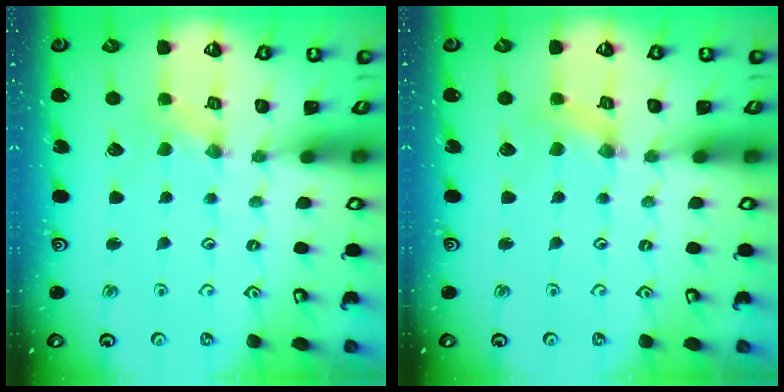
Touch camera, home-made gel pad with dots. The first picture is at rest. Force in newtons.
{"total": 1.3, "press": 1.3, "slide": 0.3}